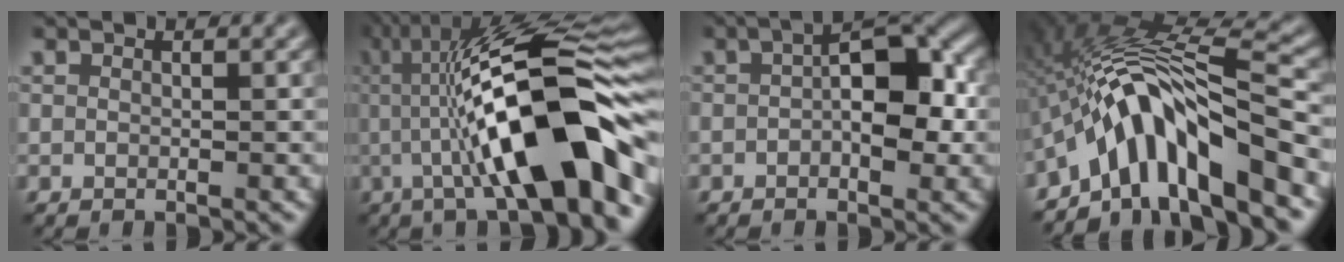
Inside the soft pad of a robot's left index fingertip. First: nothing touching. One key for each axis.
{"total": 13.5, "fx": -1.7, "fy": 3.0, "fz": 13.0, "tx": -0.202, "ty": 0.028, "tz": -0.034}
{"total": 7.0, "fx": 0.1, "fy": 3.2, "fz": 6.3, "tx": -0.081, "ty": 0.012, "tz": -0.007}
{"total": 10.8, "fx": -5.4, "fy": 2.6, "fz": 8.9, "tx": -0.141, "ty": 0.021, "tz": -0.098}